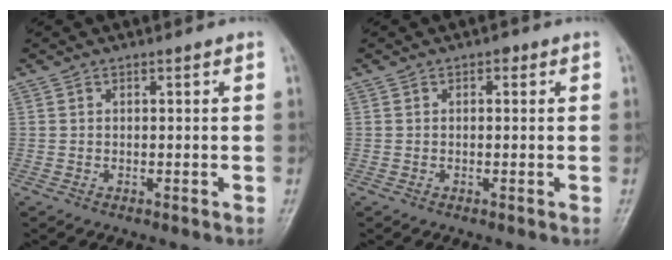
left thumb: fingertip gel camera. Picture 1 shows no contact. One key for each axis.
{"total": 0.9, "fx": 0.4, "fy": 0.6, "fz": 0.5, "tx": 0.001, "ty": 0.001, "tz": 0.001}